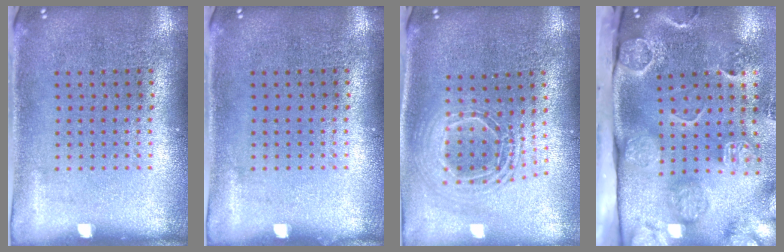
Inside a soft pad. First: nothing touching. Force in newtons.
{"total": 0.0}
{"total": 2.0, "press": 1.6, "slide": 1.2}
{"total": 4.7, "press": 3.3, "slide": 3.3}